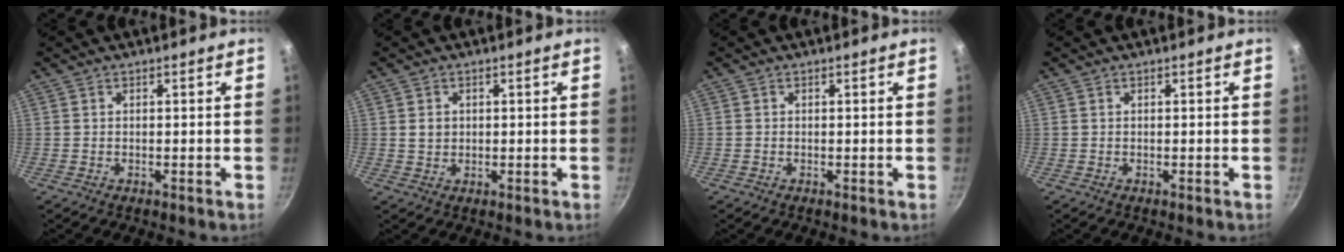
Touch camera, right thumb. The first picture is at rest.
{"total": 2.2, "force": [0.4, 1.9, 1.0], "torque": [-0.010, 0.001, 0.008]}
{"total": 0.0}
{"total": 0.0}